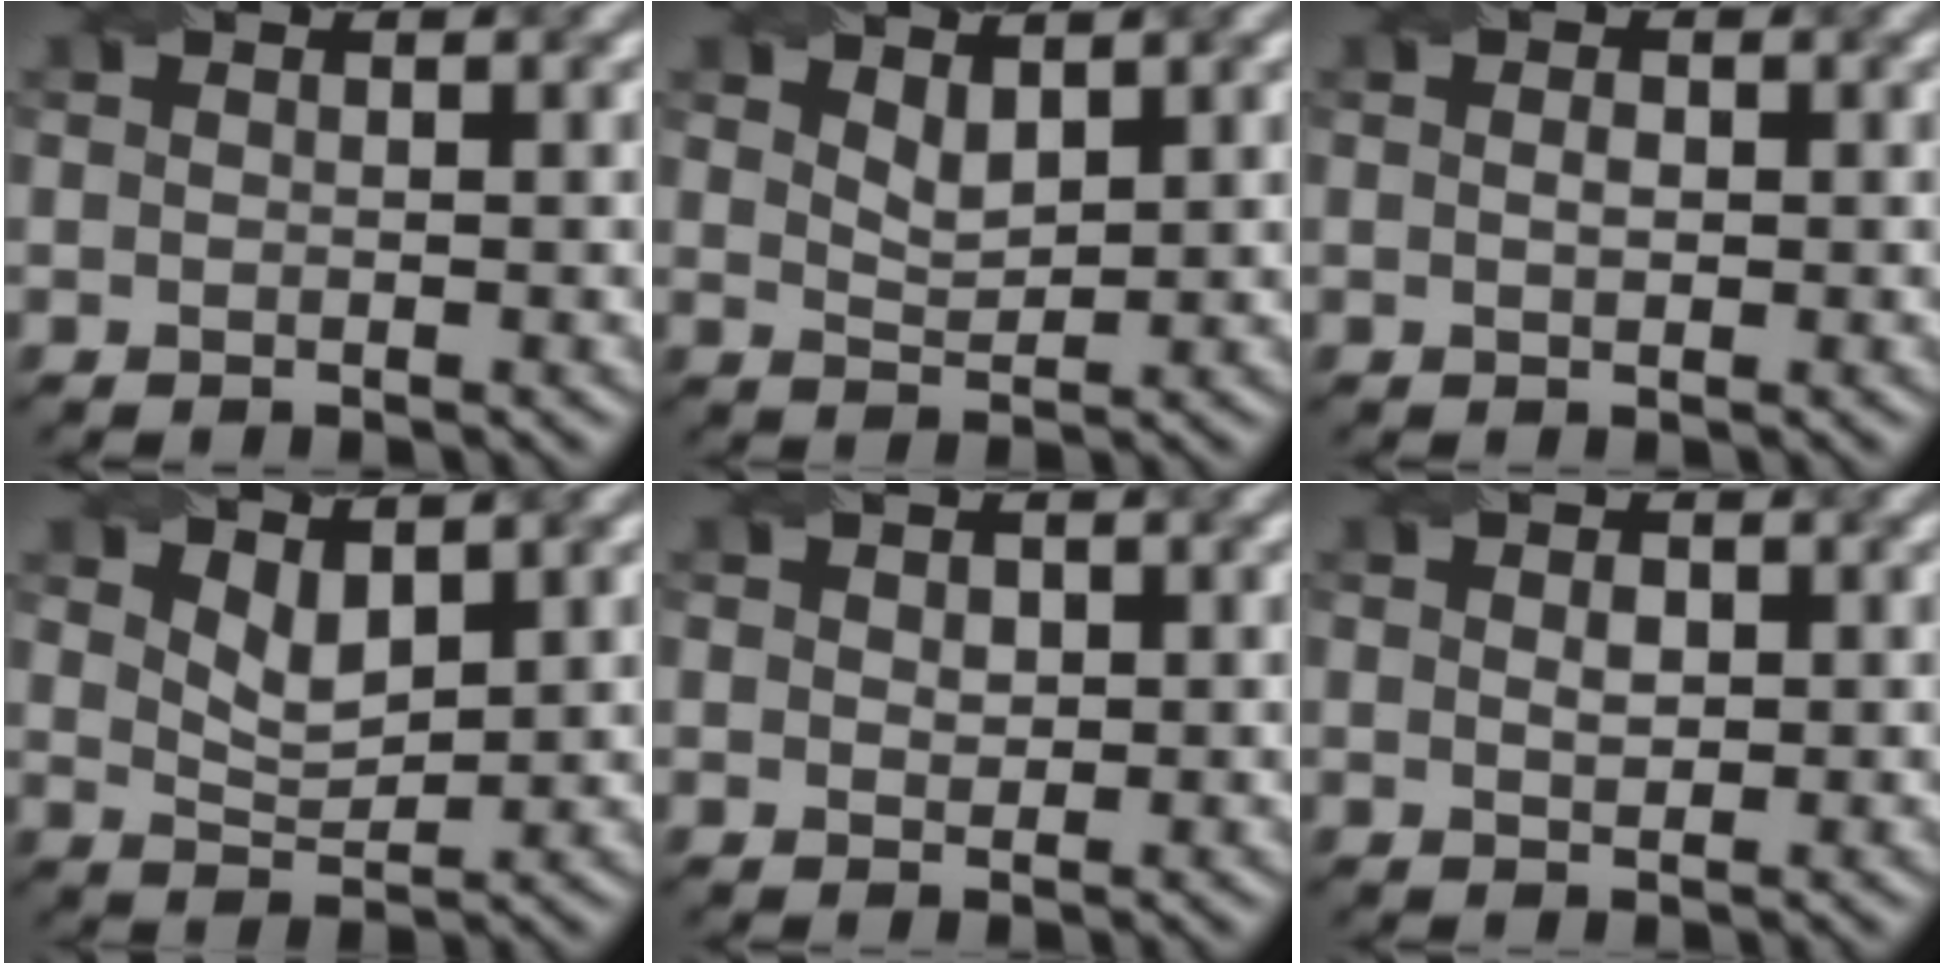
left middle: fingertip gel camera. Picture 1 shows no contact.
{"total": 2.0, "force": [1.4, 0.8, 1.2], "torque": [-0.025, -0.005, 0.030]}
{"total": 0.9, "force": [0.0, 0.5, 0.8], "torque": [-0.014, 0.001, 0.001]}
{"total": 2.8, "force": [1.7, 1.2, 1.8], "torque": [-0.039, -0.006, 0.034]}
{"total": 1.0, "force": [0.3, 0.8, 0.6], "torque": [-0.010, -0.003, 0.008]}
{"total": 1.3, "force": [0.3, 0.8, 1.0], "torque": [-0.017, 0.001, 0.007]}